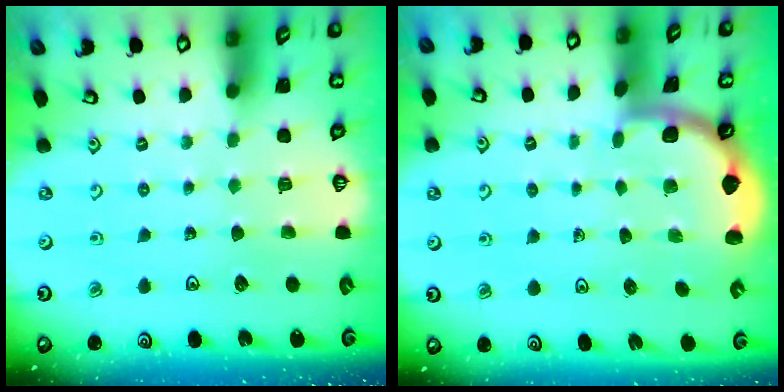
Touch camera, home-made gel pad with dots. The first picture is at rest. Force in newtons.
{"total": 1.7, "press": 1.6, "slide": 0.1}